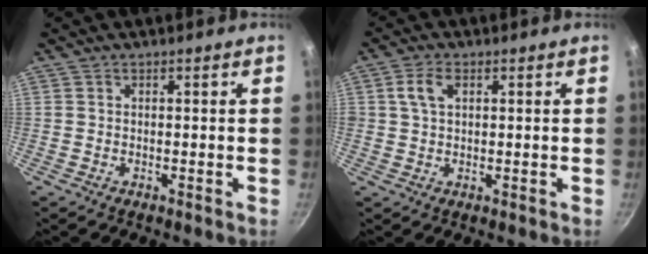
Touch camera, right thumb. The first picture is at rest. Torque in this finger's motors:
{"motor_torque": [0.58, 2.18, 1.01, -0.13, 0.10]}